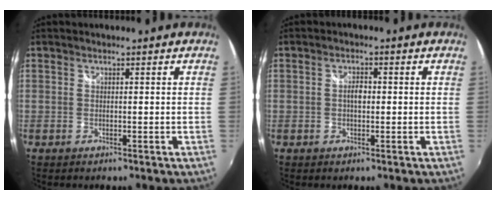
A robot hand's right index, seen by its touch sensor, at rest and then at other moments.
{"total": 2.2, "force": [-0.1, 1.2, 1.8], "torque": [-0.033, 0.004, -0.003]}